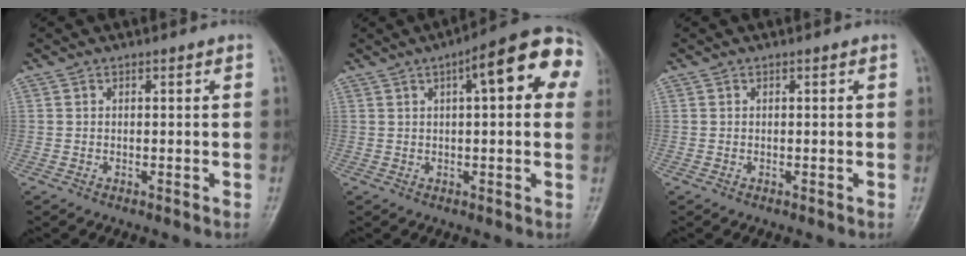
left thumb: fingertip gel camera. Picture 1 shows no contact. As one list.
[{"total": 14.5, "force": [4.7, 4.6, 12.9], "torque": [-0.141, 0.027, 0.049]}, {"total": 0.0}]